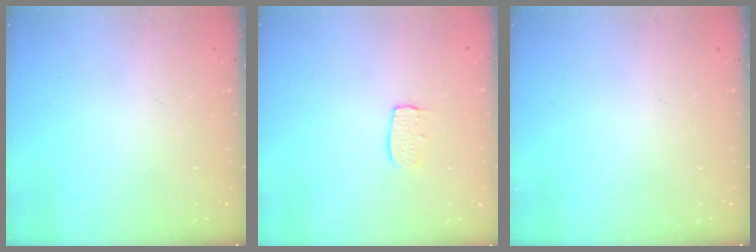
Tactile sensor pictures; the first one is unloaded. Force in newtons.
{"total": 6.7, "press": 6.6, "slide": 0.4}
{"total": 0.0}